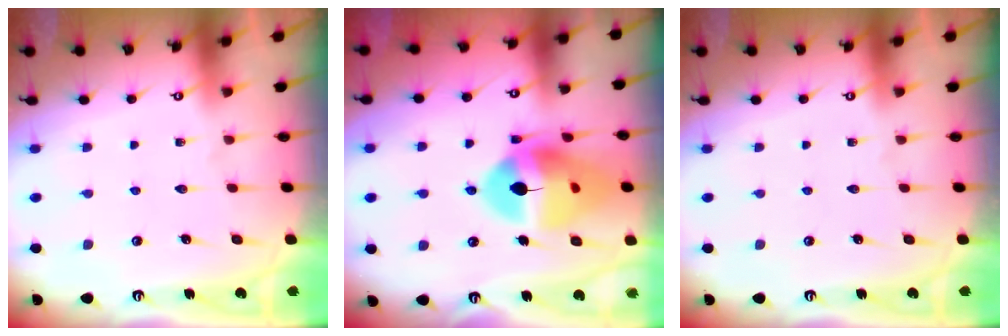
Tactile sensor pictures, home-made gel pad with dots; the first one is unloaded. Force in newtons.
{"total": 17.9, "press": 17.8, "slide": 1.9}
{"total": 0.0}